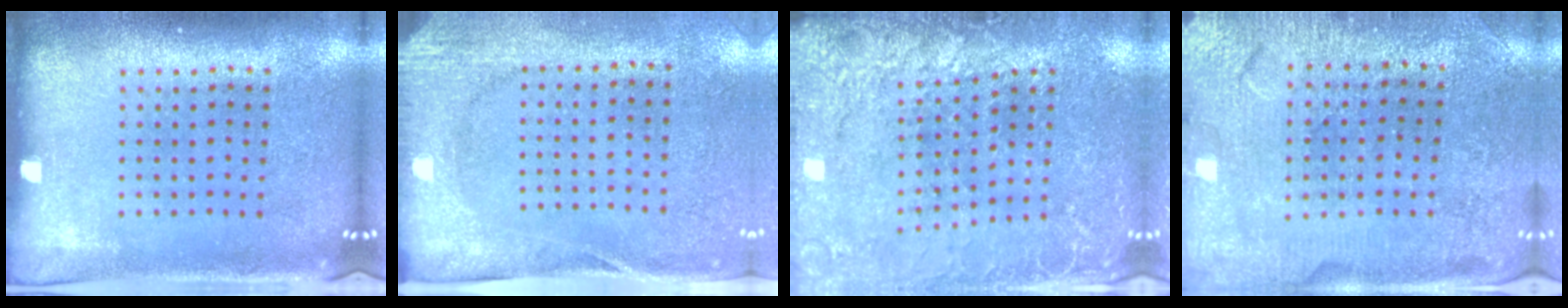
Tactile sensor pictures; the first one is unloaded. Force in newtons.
{"total": 2.7, "press": 2.1, "slide": 1.7}
{"total": 2.9, "press": 2.8, "slide": 0.4}
{"total": 1.5, "press": 1.5, "slide": 0.2}